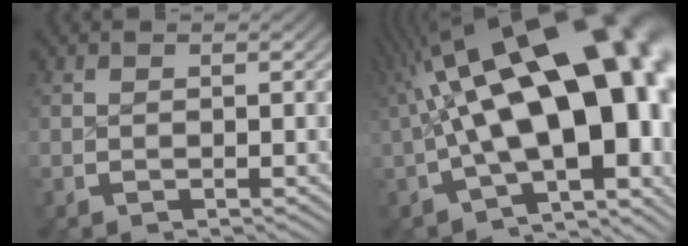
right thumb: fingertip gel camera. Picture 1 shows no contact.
{"total": 19.5, "force": [0.3, 10.6, 16.4], "torque": [-0.263, -0.047, 0.026]}